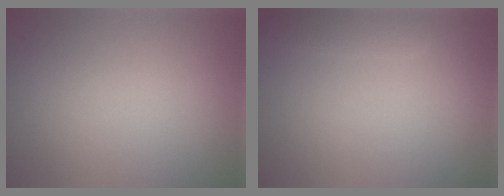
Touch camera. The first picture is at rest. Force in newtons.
{"total": 1.5, "press": 1.5, "slide": 0.2}